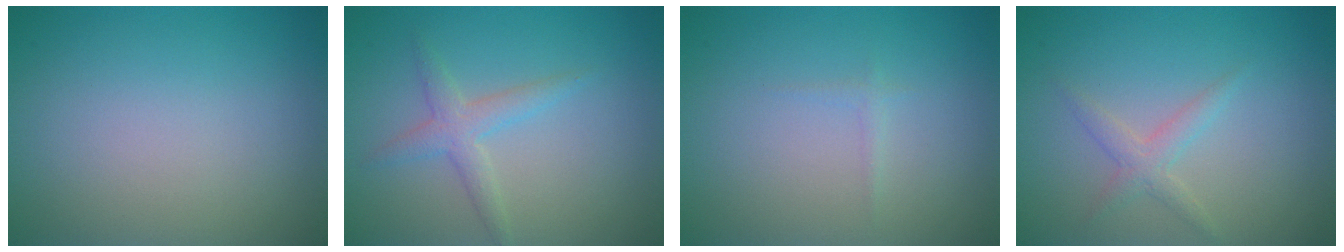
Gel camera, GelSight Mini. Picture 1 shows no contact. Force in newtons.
{"total": 2.2, "press": 2.2, "slide": 0.1}
{"total": 0.6, "press": 0.6, "slide": 0.0}
{"total": 1.7, "press": 1.7, "slide": 0.1}